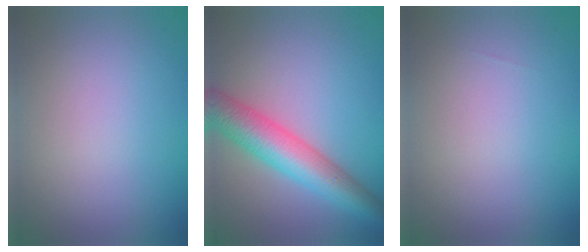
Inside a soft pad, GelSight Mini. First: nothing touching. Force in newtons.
{"total": 6.7, "press": 6.7, "slide": 0.2}
{"total": 0.0}